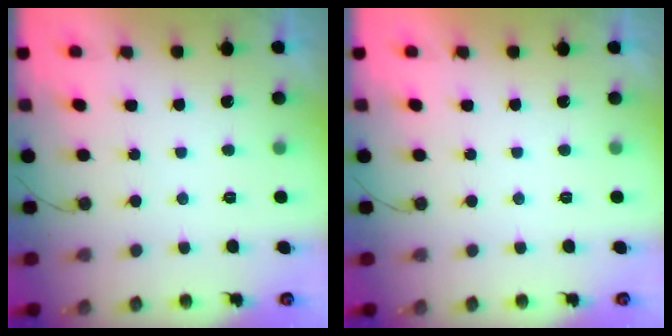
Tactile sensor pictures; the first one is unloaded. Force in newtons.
{"total": 1.7, "press": 1.7, "slide": 0.1}